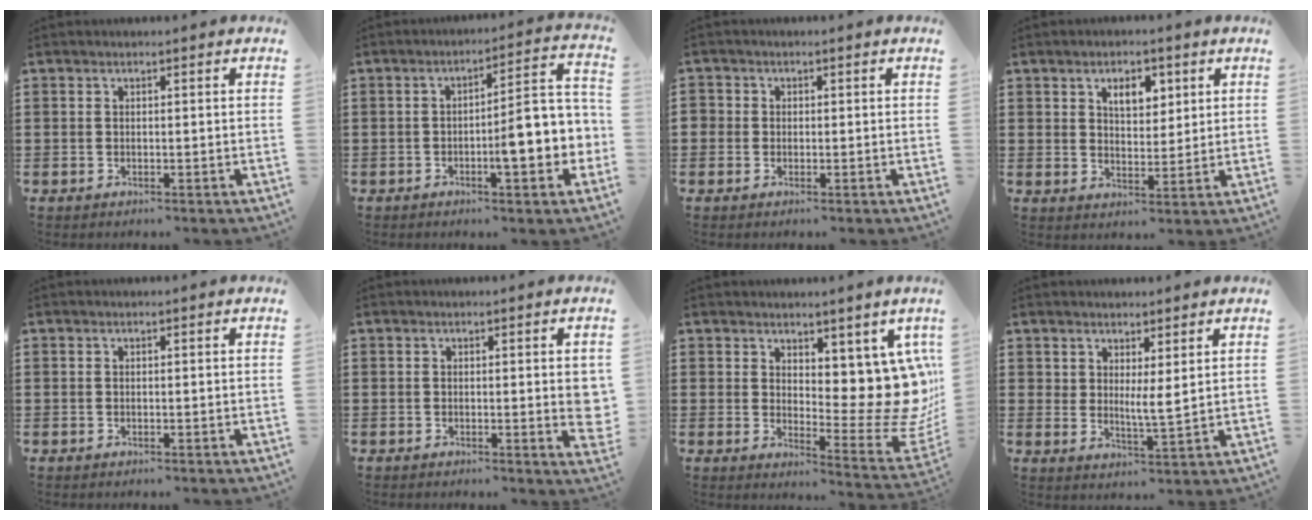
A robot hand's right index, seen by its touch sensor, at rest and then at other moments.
{"total": 9.2, "force": [-2.1, 2.4, 8.6], "torque": [-0.109, -0.019, -0.040]}
{"total": 1.3, "force": [-0.2, 1.2, 0.1], "torque": [-0.006, 0.006, -0.005]}
{"total": 4.5, "force": [2.3, 2.6, 2.9], "torque": [-0.042, 0.003, 0.034]}
{"total": 0.0}
{"total": 3.9, "force": [0.1, 0.9, 3.8], "torque": [-0.048, -0.005, 0.000]}
{"total": 11.1, "force": [4.5, 5.9, 8.2], "torque": [-0.096, -0.052, 0.094]}
{"total": 3.2, "force": [2.5, 0.7, 1.9], "torque": [-0.029, -0.012, 0.043]}